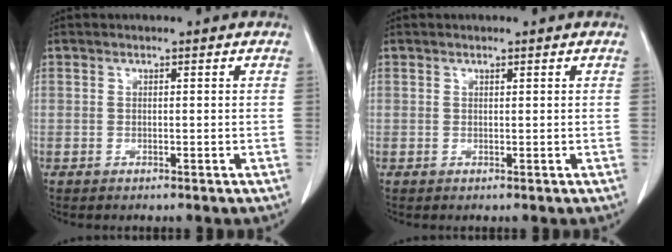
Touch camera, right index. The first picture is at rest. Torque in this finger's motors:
{"motor_torque": [0.00, -0.02, 0.02, -0.01]}